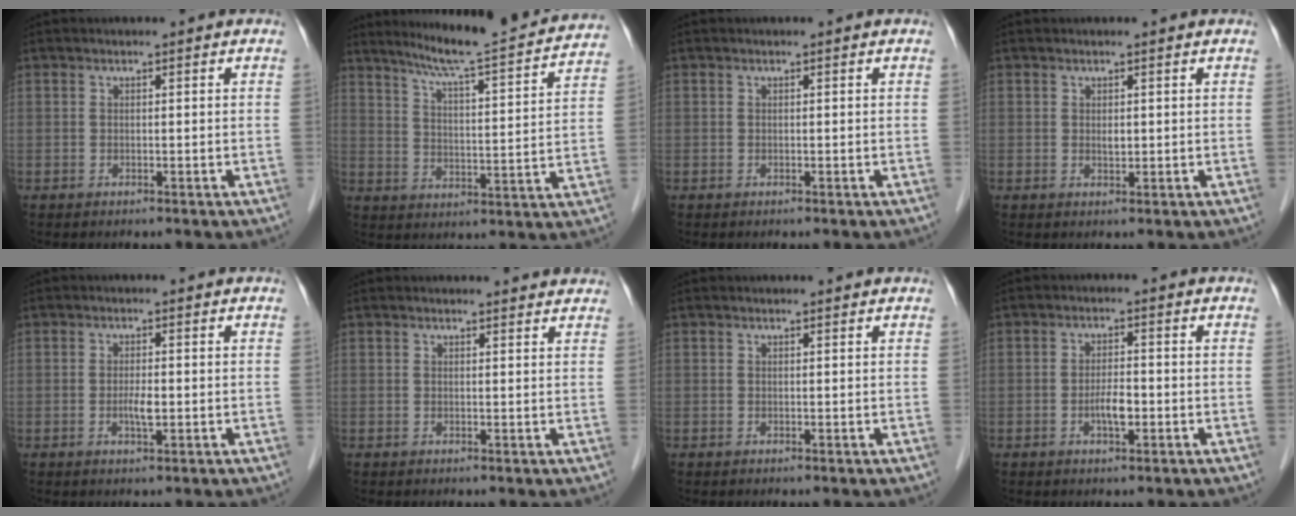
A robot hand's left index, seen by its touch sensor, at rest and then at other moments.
{"total": 18.2, "force": [16.6, 0.3, 7.5], "torque": [-0.118, -0.022, 0.223]}
{"total": 0.0}
{"total": 0.9, "force": [0.3, 0.5, 0.7], "torque": [-0.013, -0.003, 0.005]}
{"total": 2.1, "force": [-0.3, 0.5, 2.0], "torque": [-0.039, 0.000, -0.007]}
{"total": 3.7, "force": [3.6, 0.6, 0.3], "torque": [-0.007, 0.000, 0.029]}
{"total": 0.8, "force": [0.8, 0.1, 0.0], "torque": [-0.009, 0.001, 0.008]}
{"total": 3.0, "force": [-0.9, 0.9, 2.7], "torque": [-0.052, 0.002, -0.016]}